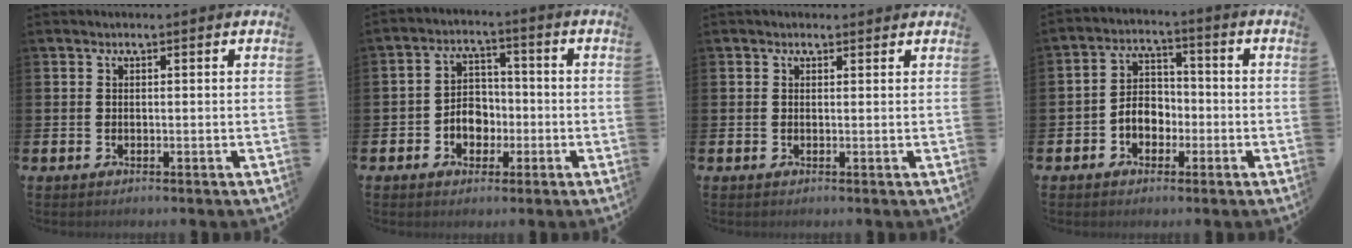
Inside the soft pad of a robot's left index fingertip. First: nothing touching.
{"total": 4.3, "force": [-1.3, 3.6, 1.9], "torque": [-0.036, 0.007, -0.033]}
{"total": 0.8, "force": [0.6, 0.5, 0.1], "torque": [0.017, -0.001, 0.006]}
{"total": 4.4, "force": [-1.5, 3.5, 2.1], "torque": [-0.046, 0.010, -0.034]}